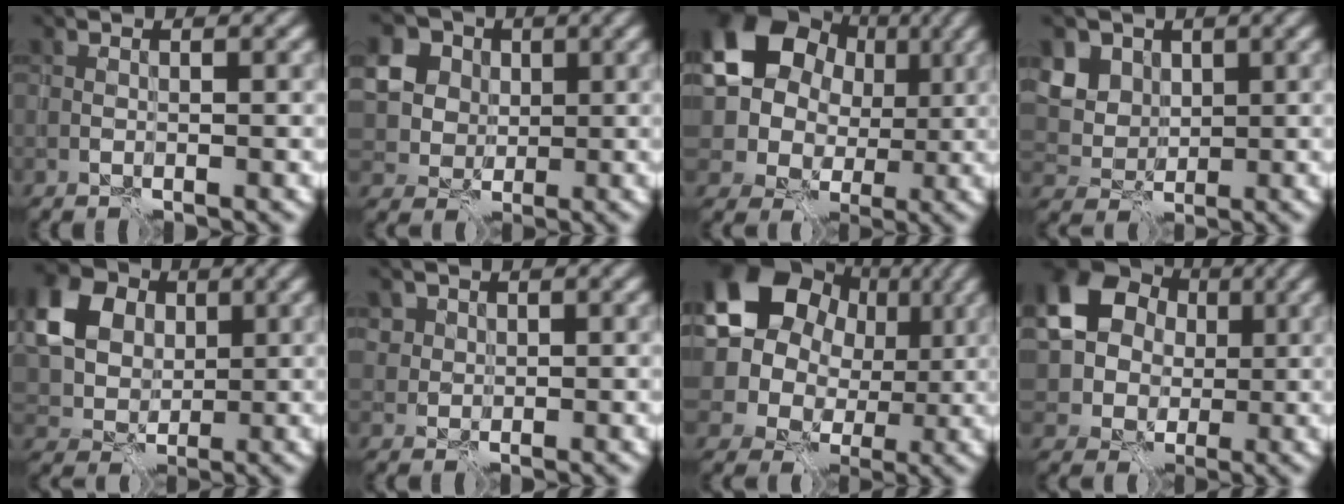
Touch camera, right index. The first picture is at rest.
{"total": 8.7, "force": [2.7, 7.3, 3.9], "torque": [-0.077, 0.018, 0.040]}
{"total": 12.4, "force": [3.7, 9.9, 6.5], "torque": [-0.134, 0.021, 0.054]}
{"total": 5.4, "force": [2.6, 4.2, 2.2], "torque": [-0.061, -0.003, 0.052]}
{"total": 9.0, "force": [2.7, 7.1, 4.9], "torque": [-0.112, 0.028, 0.037]}
{"total": 1.6, "force": [0.9, 1.3, 0.0], "torque": [-0.002, -0.003, 0.017]}
{"total": 16.1, "force": [5.1, 13.2, 7.7], "torque": [-0.177, 0.035, 0.078]}
{"total": 14.6, "force": [4.0, 12.4, 6.6], "torque": [-0.154, 0.007, 0.072]}